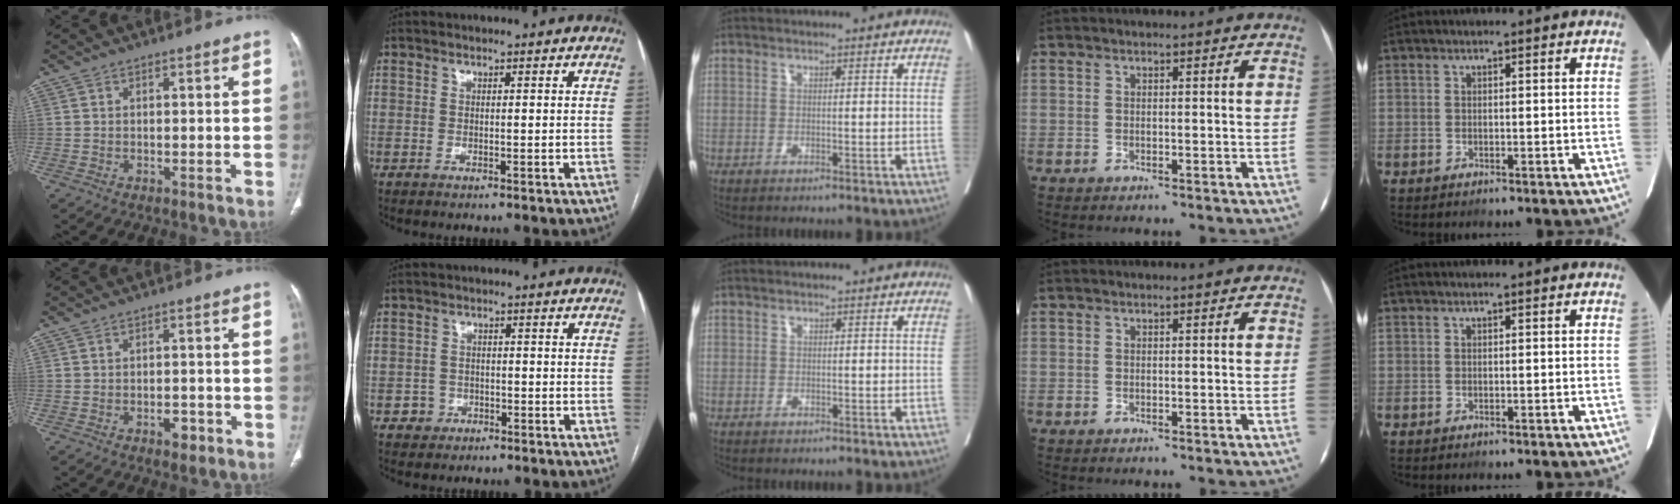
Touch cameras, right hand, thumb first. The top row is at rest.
{"thumb": {"total": 2.7, "force": [-1.3, 1.5, 1.8], "torque": [-0.012, 0.006, -0.015]}, "index": {"total": 2.6, "force": [-0.9, 2.5, 0.0], "torque": [0.008, 0.013, -0.013]}}